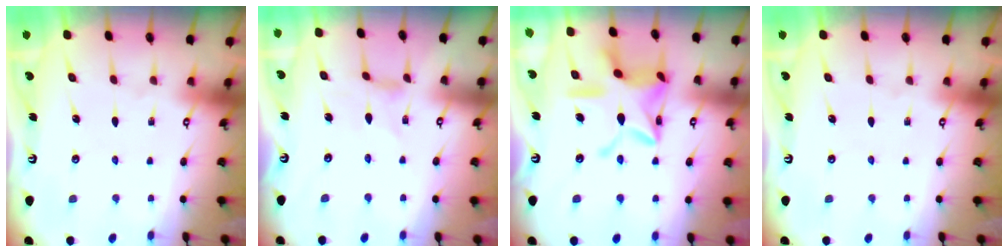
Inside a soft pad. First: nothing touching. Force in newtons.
{"total": 1.4, "press": 1.4, "slide": 0.3}
{"total": 17.3, "press": 17.2, "slide": 1.4}
{"total": 0.0}